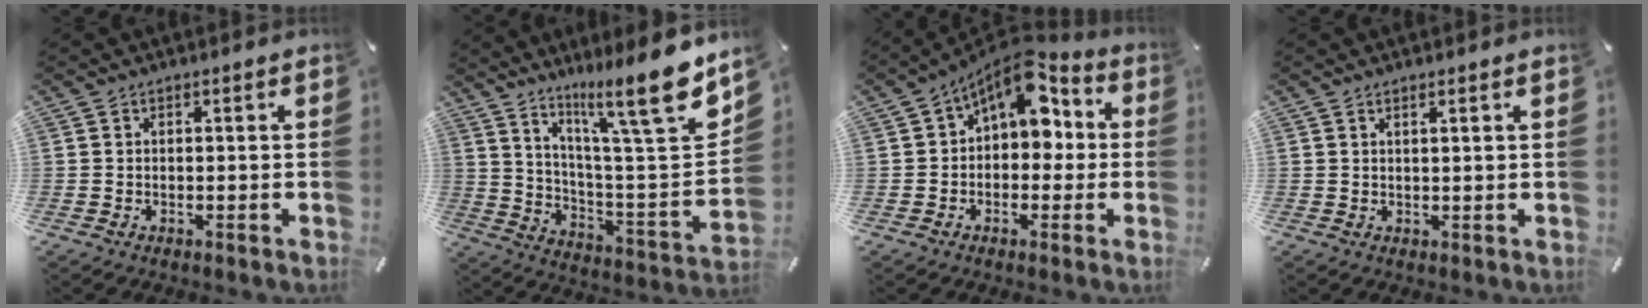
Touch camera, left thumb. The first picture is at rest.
{"total": 19.9, "force": [14.3, 2.3, 13.7], "torque": [-0.203, -0.119, 0.216]}
{"total": 10.8, "force": [4.9, 7.0, 6.7], "torque": [-0.105, -0.033, 0.089]}
{"total": 1.3, "force": [1.0, -0.2, 0.9], "torque": [-0.016, -0.003, 0.018]}